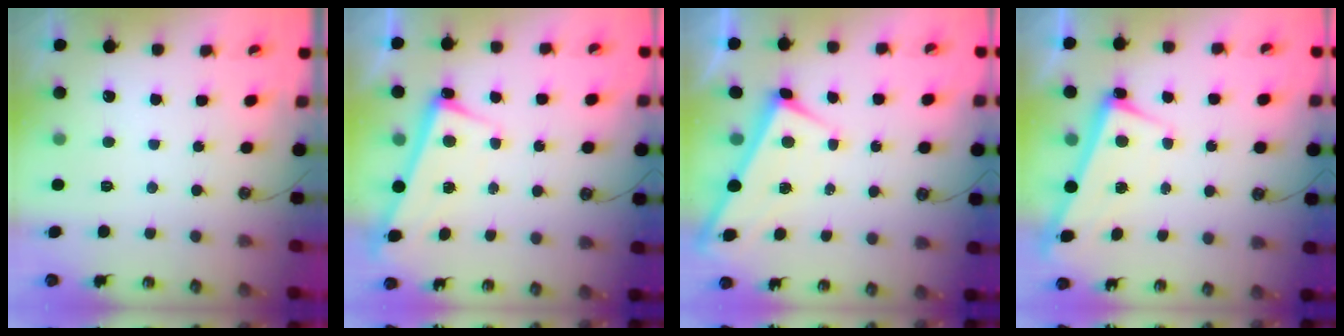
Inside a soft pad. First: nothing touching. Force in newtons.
{"total": 2.7, "press": 2.7, "slide": 0.5}
{"total": 1.9, "press": 1.9, "slide": 0.1}
{"total": 2.8, "press": 2.7, "slide": 0.4}